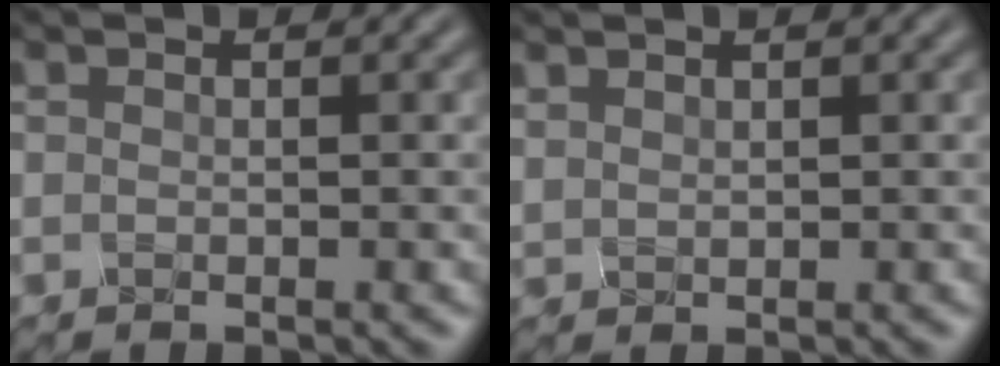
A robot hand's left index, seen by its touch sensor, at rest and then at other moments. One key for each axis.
{"total": 1.0, "fx": 1.0, "fy": 0.1, "fz": 0.2, "tx": -0.002, "ty": 0.006, "tz": 0.027}